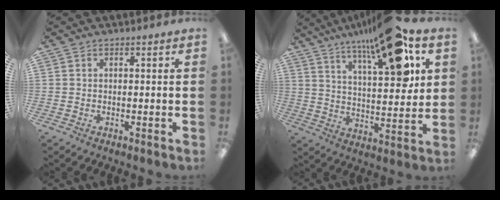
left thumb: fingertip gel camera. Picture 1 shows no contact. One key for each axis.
{"total": 18.9, "fx": 12.1, "fy": 5.4, "fz": 13.4, "tx": -0.208, "ty": -0.064, "tz": 0.191}